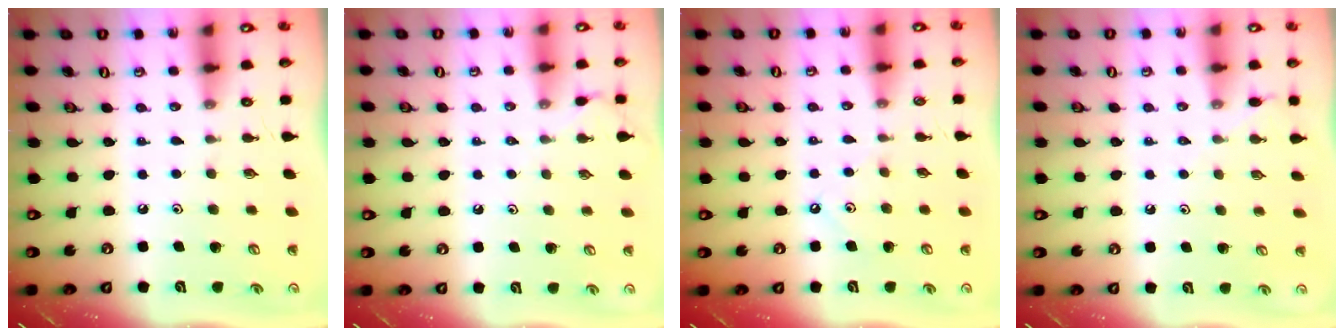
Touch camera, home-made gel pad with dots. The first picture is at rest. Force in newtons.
{"total": 2.4, "press": 2.4, "slide": 0.3}
{"total": 3.2, "press": 3.2, "slide": 0.3}
{"total": 4.7, "press": 4.6, "slide": 0.6}